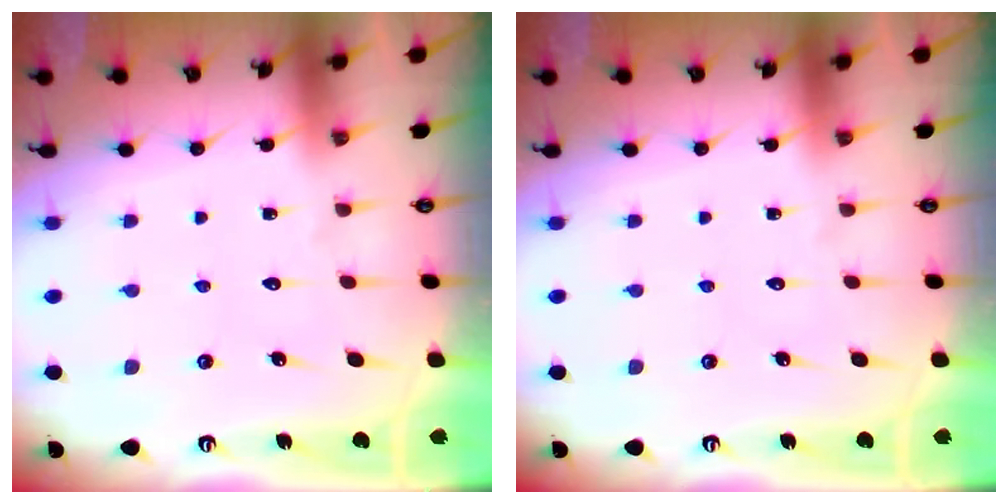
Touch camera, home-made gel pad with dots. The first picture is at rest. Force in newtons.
{"total": 0.0}